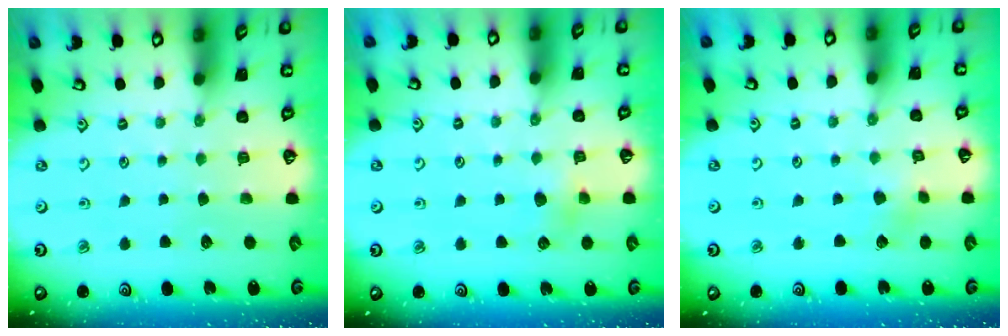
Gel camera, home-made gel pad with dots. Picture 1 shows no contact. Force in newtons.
{"total": 4.2, "press": 4.1, "slide": 0.7}
{"total": 3.2, "press": 3.2, "slide": 0.3}